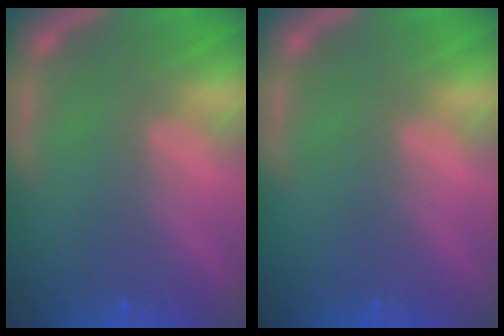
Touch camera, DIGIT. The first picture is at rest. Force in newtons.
{"total": 0.0}